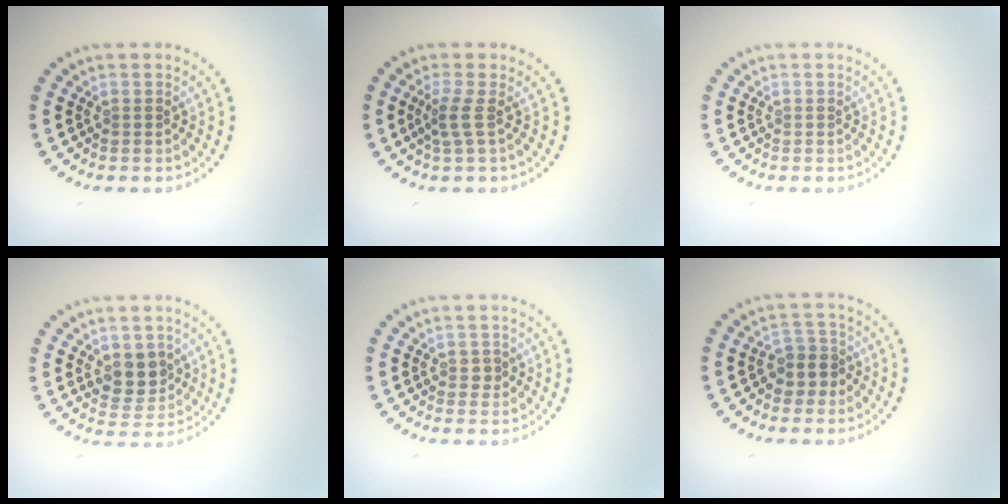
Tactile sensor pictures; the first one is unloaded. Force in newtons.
{"total": 2.0, "press": 1.3, "slide": 1.5}
{"total": 0.0}
{"total": 3.4, "press": 3.2, "slide": 1.0}
{"total": 0.8, "press": 0.8, "slide": 0.2}
{"total": 2.5, "press": 2.2, "slide": 1.2}